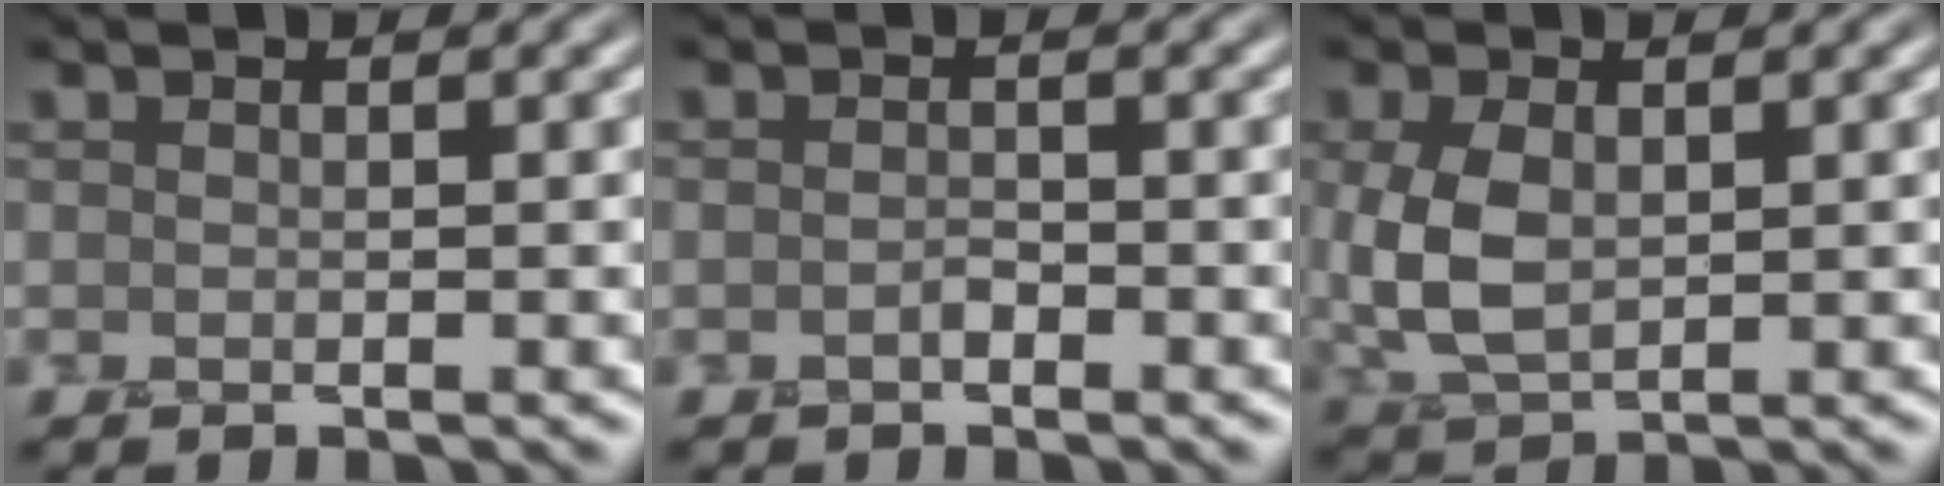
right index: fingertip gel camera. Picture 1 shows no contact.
{"total": 0.8, "force": [-0.5, 0.4, 0.4], "torque": [-0.009, -0.001, -0.010]}
{"total": 4.9, "force": [0.5, 3.0, 3.8], "torque": [-0.095, 0.000, 0.017]}